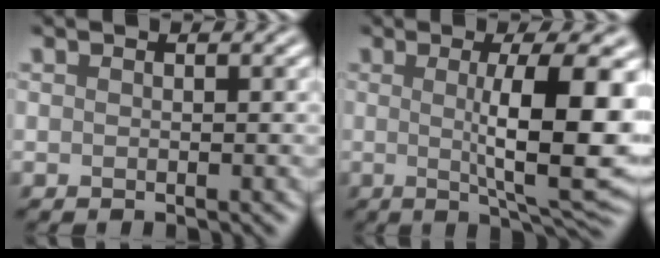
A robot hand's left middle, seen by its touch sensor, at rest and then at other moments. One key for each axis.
{"total": 9.7, "fx": 0.4, "fy": 2.1, "fz": 9.5, "tx": -0.126, "ty": -0.004, "tz": 0.017}